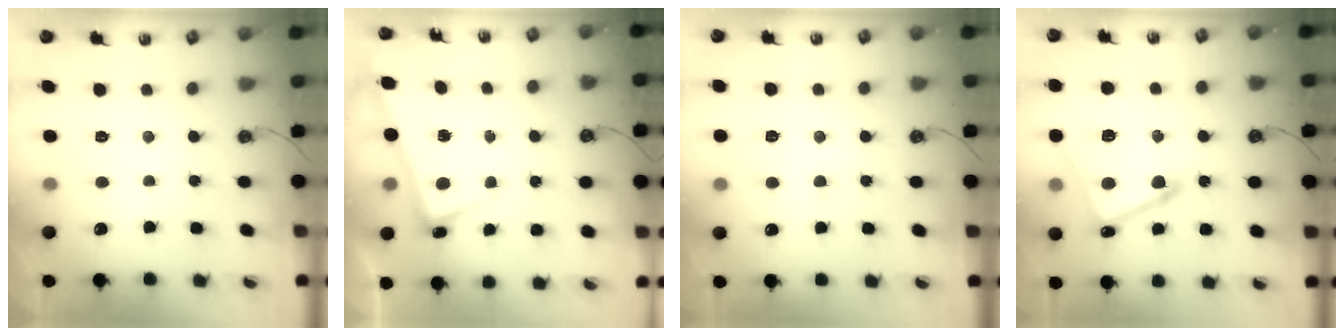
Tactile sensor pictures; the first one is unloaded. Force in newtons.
{"total": 1.0, "press": 0.6, "slide": 0.8}
{"total": 2.8, "press": 2.7, "slide": 0.6}
{"total": 13.9, "press": 13.9, "slide": 0.1}